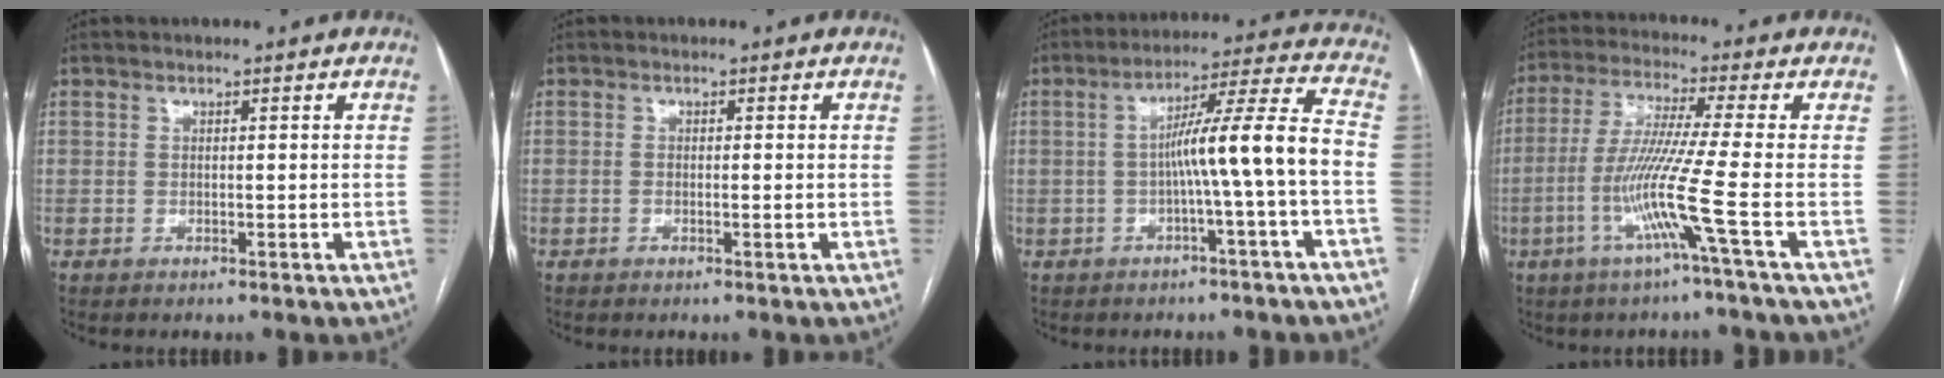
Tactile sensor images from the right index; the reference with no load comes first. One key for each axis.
{"total": 0.8, "fx": -0.1, "fy": 0.2, "fz": 0.8, "tx": -0.012, "ty": 0.003, "tz": 0.001}
{"total": 10.3, "fx": -2.1, "fy": -1.5, "fz": 10.0, "tx": -0.159, "ty": 0.027, "tz": -0.031}
{"total": 10.2, "fx": -3.8, "fy": -2.5, "fz": 9.1, "tx": -0.185, "ty": -0.017, "tz": -0.079}